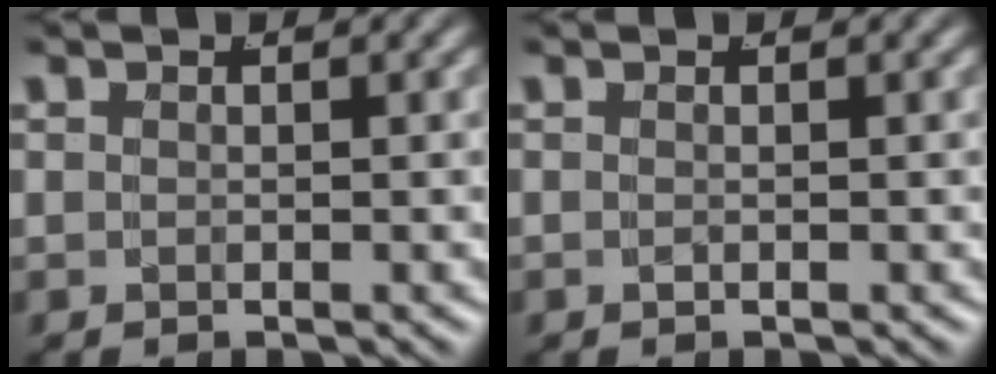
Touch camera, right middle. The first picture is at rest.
{"total": 0.7, "force": [-0.2, -0.6, 0.0], "torque": [-0.005, 0.002, -0.005]}